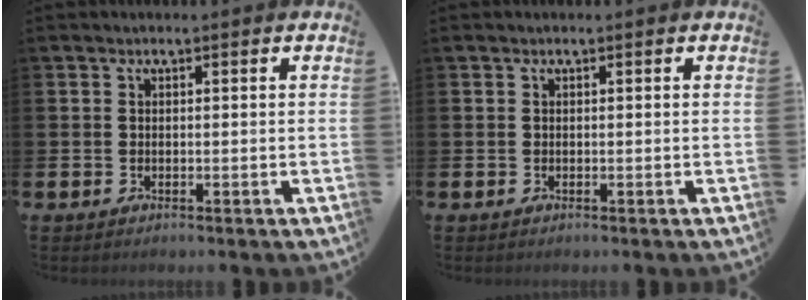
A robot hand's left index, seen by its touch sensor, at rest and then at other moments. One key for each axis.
{"total": 0.0}